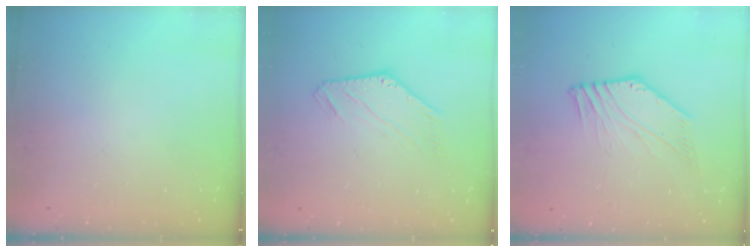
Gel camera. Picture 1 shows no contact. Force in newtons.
{"total": 1.0, "press": 1.0, "slide": 0.2}
{"total": 3.0, "press": 2.8, "slide": 1.0}